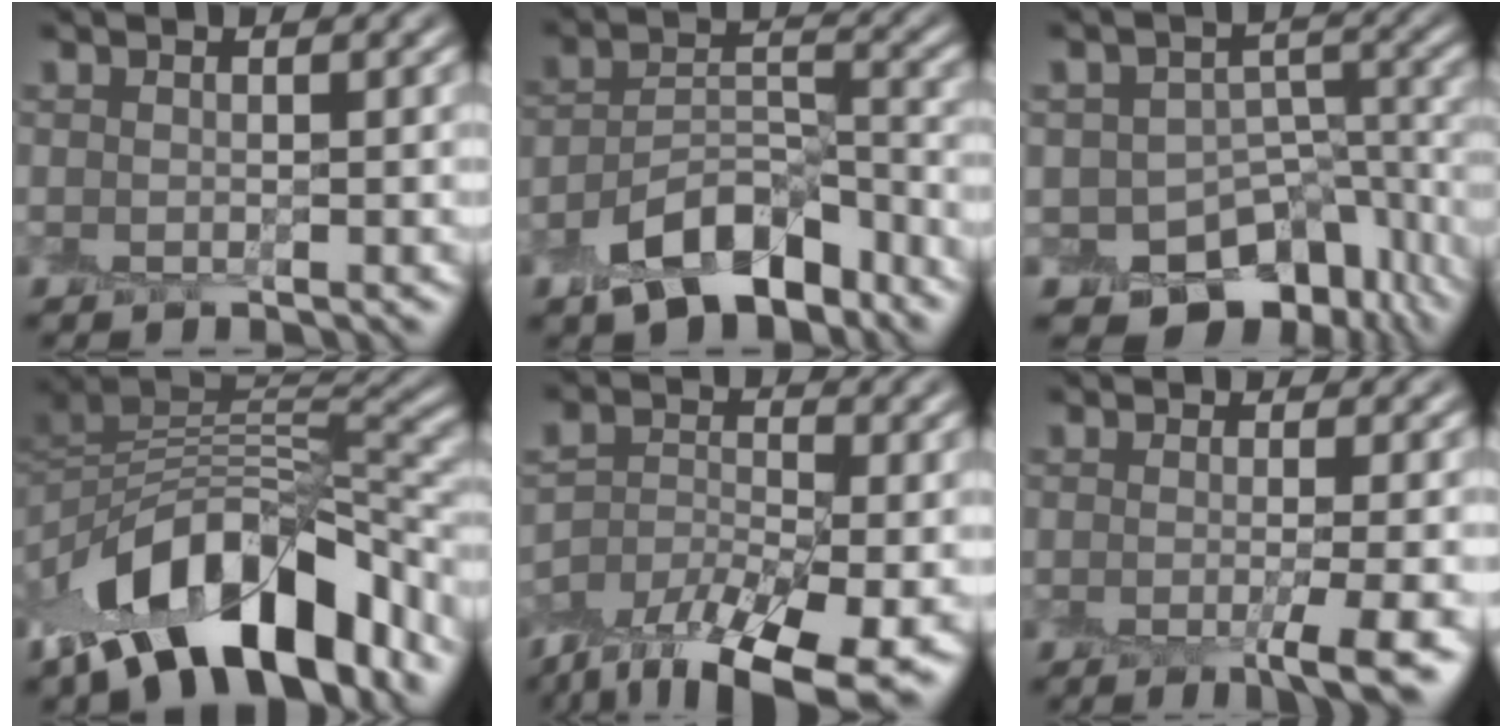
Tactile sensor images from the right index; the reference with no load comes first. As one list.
[{"total": 7.4, "force": [-5.1, 3.6, 4.0], "torque": [-0.060, 0.006, -0.095]}, {"total": 10.0, "force": [-6.4, 6.8, 3.4], "torque": [-0.025, 0.008, -0.081]}, {"total": 12.7, "force": [-6.5, 5.9, 9.1], "torque": [-0.148, 0.017, -0.107]}, {"total": 9.8, "force": [-7.0, 4.1, 5.5], "torque": [-0.105, -0.014, -0.126]}, {"total": 4.6, "force": [-1.3, 0.9, 4.3], "torque": [-0.051, -0.011, -0.023]}]